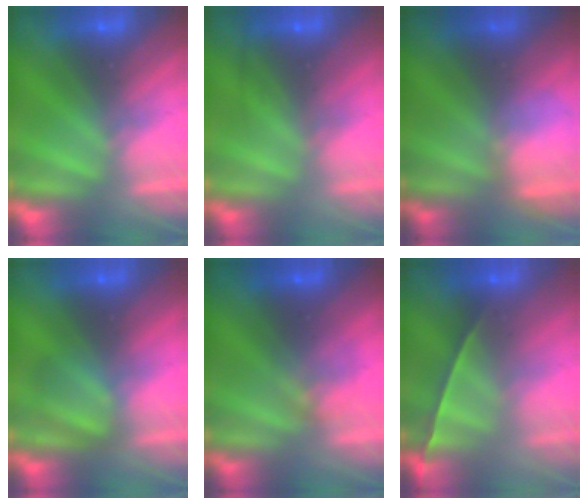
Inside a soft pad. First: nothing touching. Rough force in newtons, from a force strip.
{"total": 2.2}
{"total": 3.5}
{"total": 2.4}
{"total": 1.6}
{"total": 1.4}